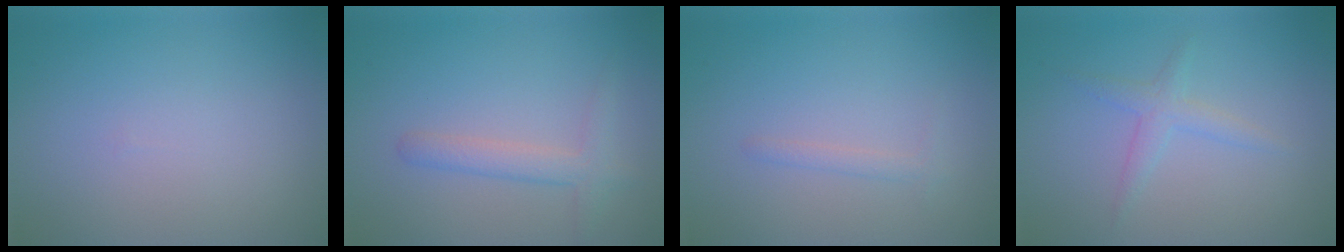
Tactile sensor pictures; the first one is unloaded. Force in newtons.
{"total": 1.8, "press": 1.8, "slide": 0.2}
{"total": 1.0, "press": 1.0, "slide": 0.0}
{"total": 1.8, "press": 1.8, "slide": 0.1}